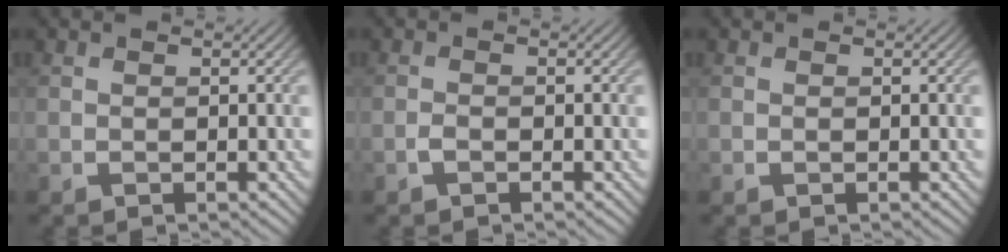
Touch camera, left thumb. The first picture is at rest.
{"total": 0.9, "force": [-0.6, 0.3, 0.7], "torque": [-0.015, 0.003, -0.014]}
{"total": 0.0}